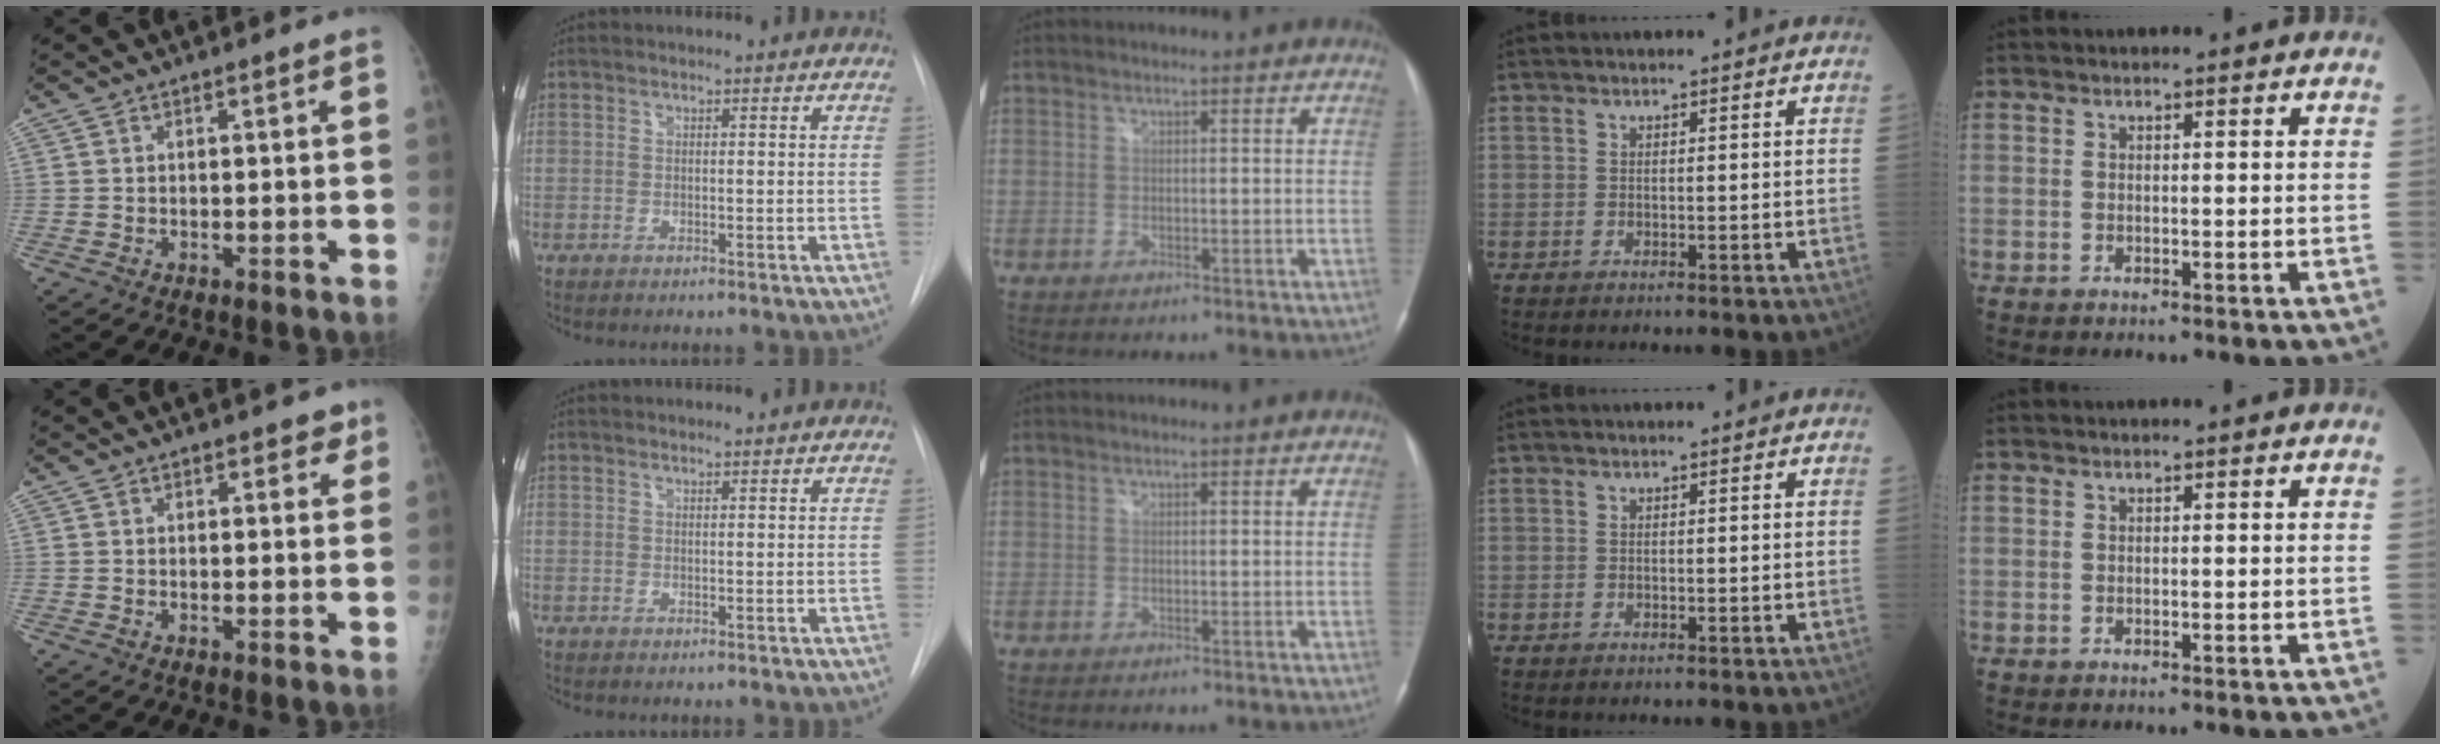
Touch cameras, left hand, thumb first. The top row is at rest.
{"thumb": {"total": 2.5, "force": [1.7, 1.5, 1.2], "torque": [0.011, -0.005, 0.017]}, "index": {"total": 0.9, "force": [0.9, 0.1, 0.1], "torque": [-0.006, 0.009, 0.017]}}